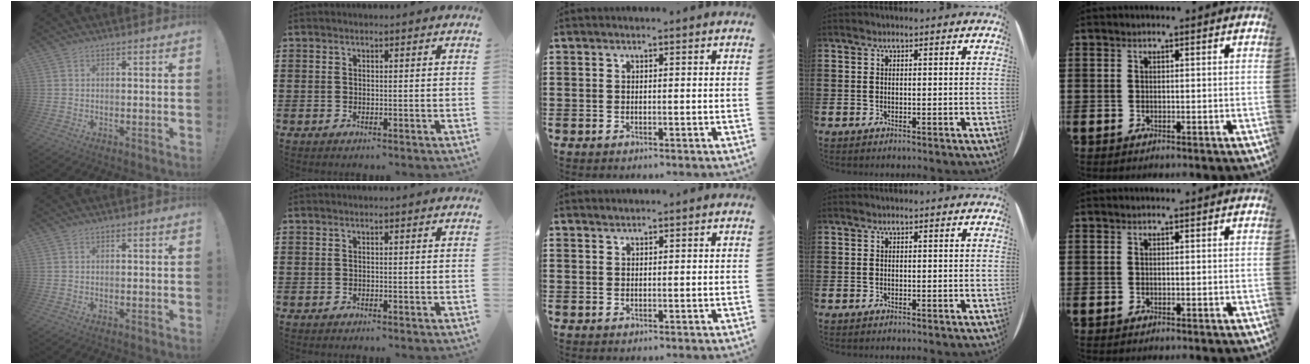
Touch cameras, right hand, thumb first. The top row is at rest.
{"middle": {"total": 0.6, "force": [0.6, 0.0, -0.1], "torque": [0.000, -0.002, 0.012]}}